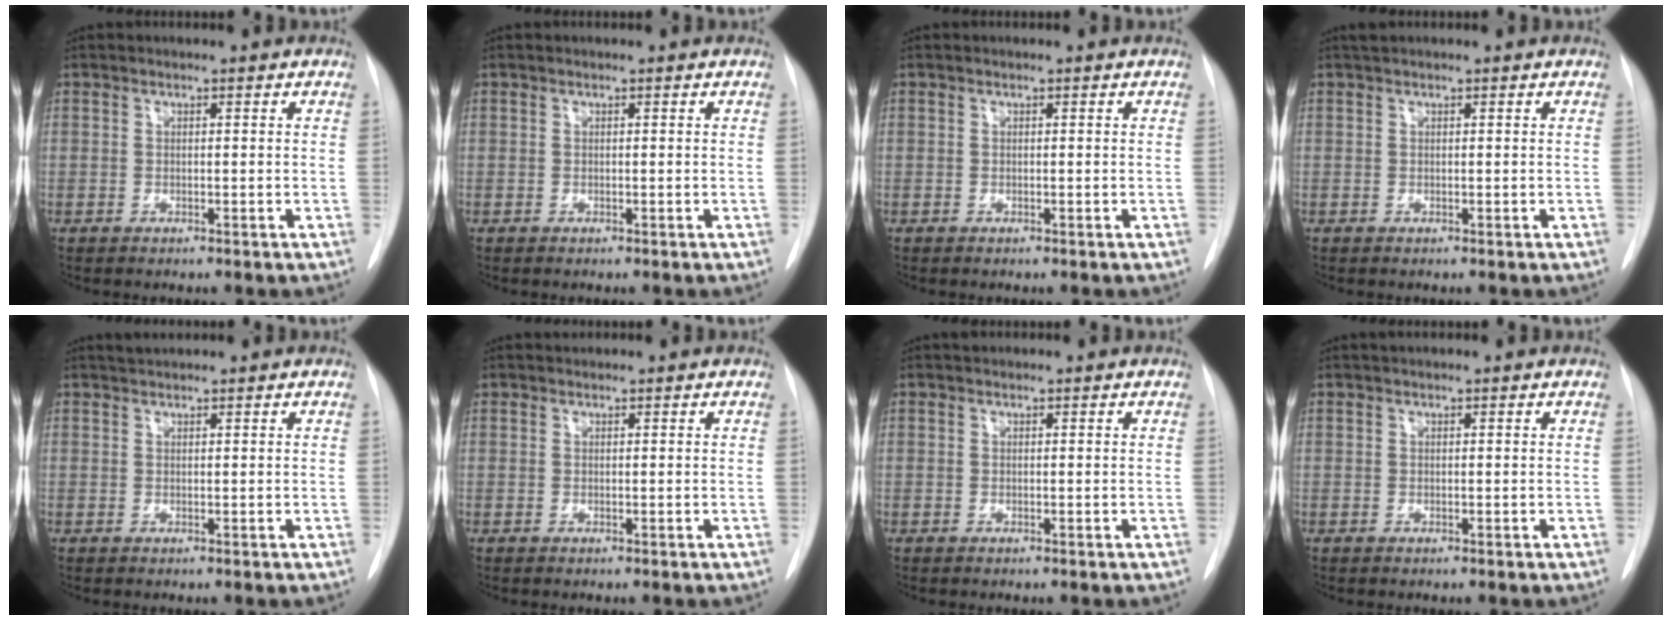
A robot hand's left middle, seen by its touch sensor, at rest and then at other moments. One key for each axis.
{"total": 0.0}
{"total": 0.0}
{"total": 0.8, "fx": 0.7, "fy": 0.1, "fz": 0.3, "tx": -0.013, "ty": 0.012, "tz": 0.016}
{"total": 1.1, "fx": 1.1, "fy": 0.0, "fz": 0.2, "tx": -0.008, "ty": 0.007, "tz": 0.025}
{"total": 0.6, "fx": 0.5, "fy": 0.2, "fz": -0.1, "tx": -0.005, "ty": 0.009, "tz": 0.010}
{"total": 0.6, "fx": 0.6, "fy": 0.3, "fz": 0.1, "tx": -0.009, "ty": 0.015, "tz": 0.011}
{"total": 0.9, "fx": 0.8, "fy": 0.1, "fz": 0.4, "tx": -0.012, "ty": 0.015, "tz": 0.015}